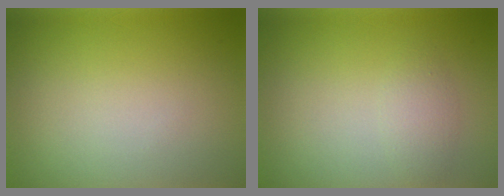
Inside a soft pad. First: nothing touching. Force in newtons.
{"total": 1.6, "press": 1.6, "slide": 0.1}